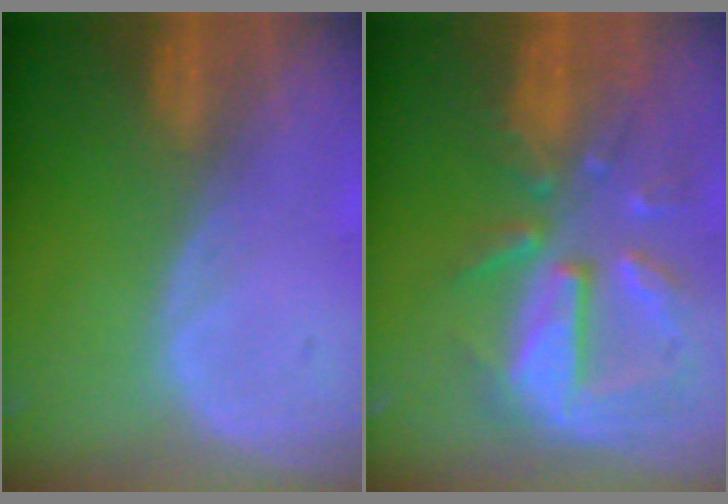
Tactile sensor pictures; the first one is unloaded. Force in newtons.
{"total": 10.7, "press": 9.5, "slide": 4.9}